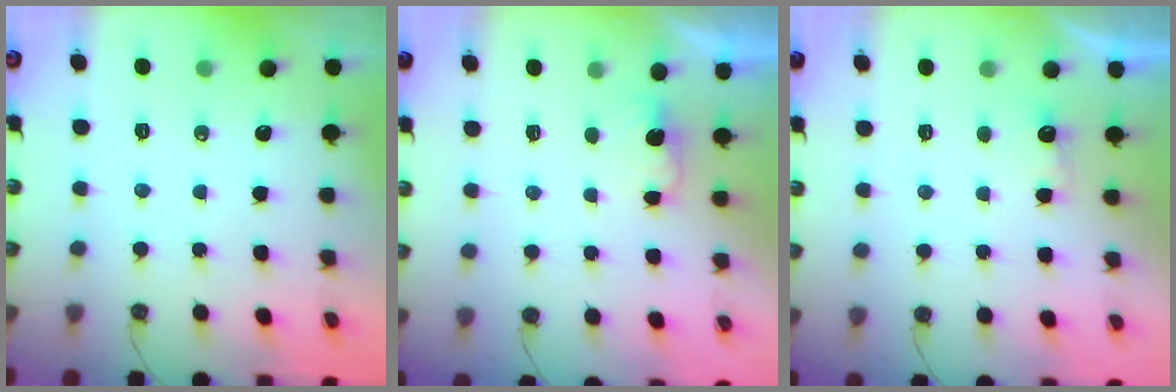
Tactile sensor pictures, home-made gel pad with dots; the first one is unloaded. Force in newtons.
{"total": 1.6, "press": 1.4, "slide": 0.8}
{"total": 2.4, "press": 2.2, "slide": 0.8}